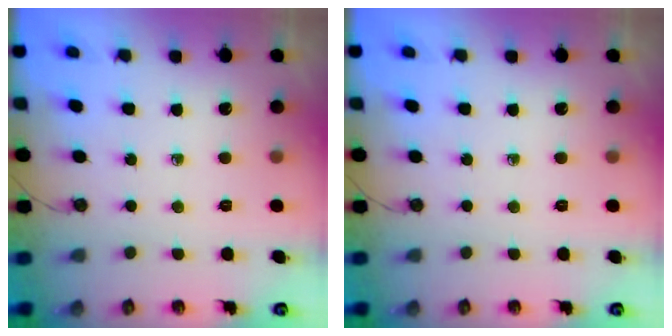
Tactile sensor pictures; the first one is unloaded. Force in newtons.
{"total": 0.0}